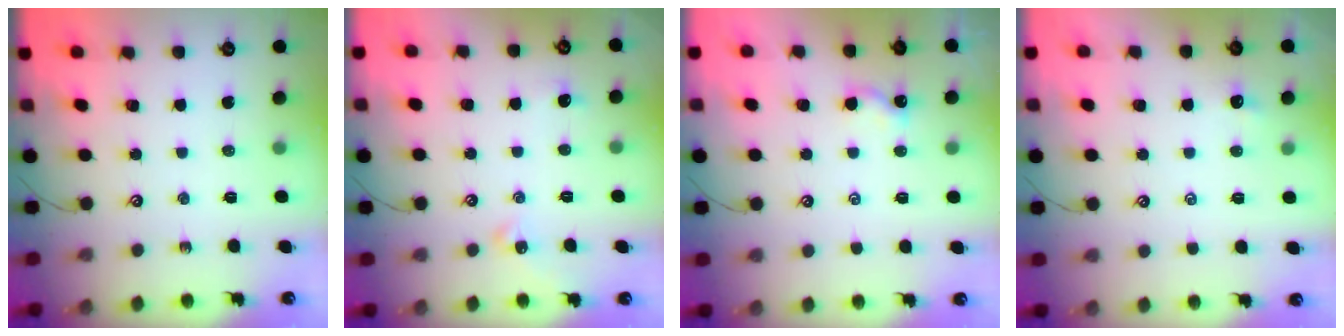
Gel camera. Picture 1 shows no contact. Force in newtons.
{"total": 1.1, "press": 1.0, "slide": 0.4}
{"total": 0.0}
{"total": 3.0, "press": 2.9, "slide": 0.3}